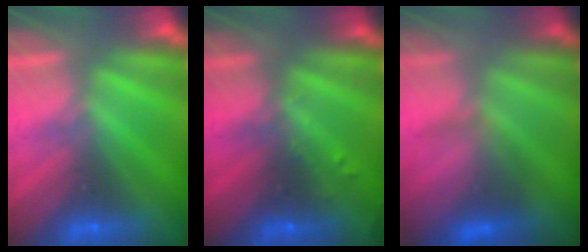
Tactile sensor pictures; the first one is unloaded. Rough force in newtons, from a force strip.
{"total": 2.8}
{"total": 3.3}